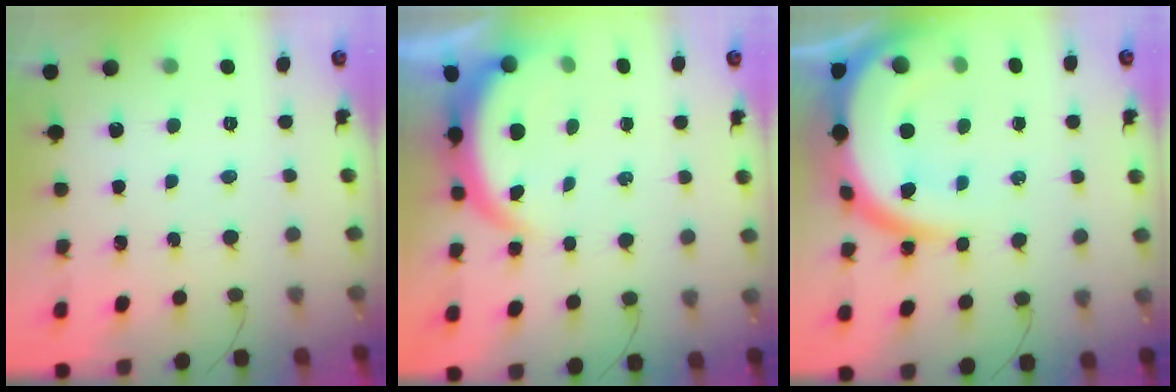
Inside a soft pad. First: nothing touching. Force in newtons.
{"total": 7.3, "press": 7.3, "slide": 0.7}
{"total": 16.9, "press": 16.8, "slide": 1.5}